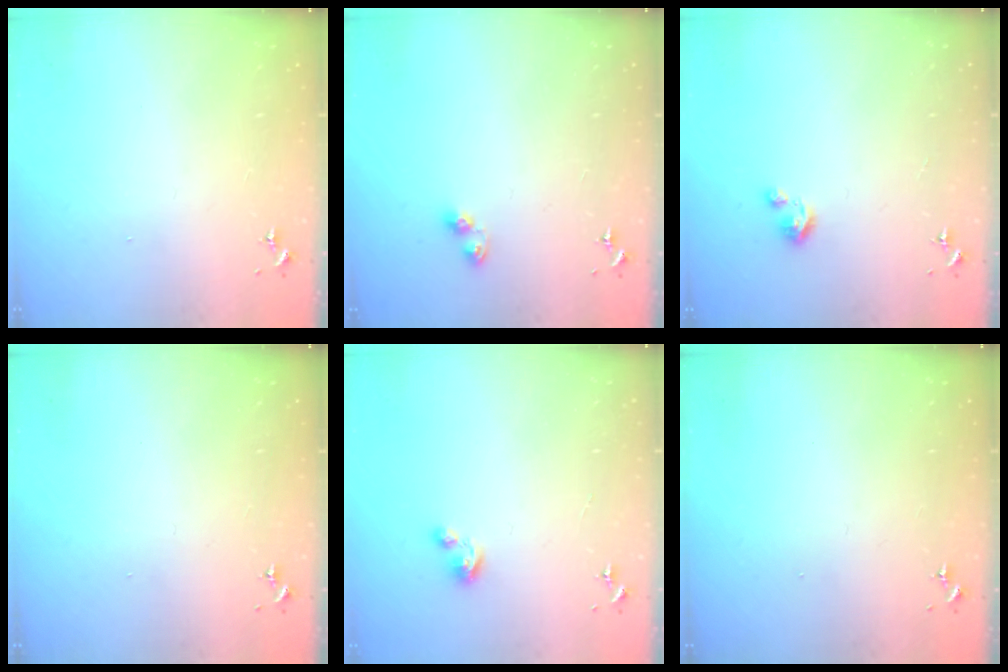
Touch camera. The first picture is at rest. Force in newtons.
{"total": 4.2, "press": 4.2, "slide": 0.5}
{"total": 2.5, "press": 2.5, "slide": 0.3}
{"total": 0.0}
{"total": 3.4, "press": 3.4, "slide": 0.2}
{"total": 0.0}